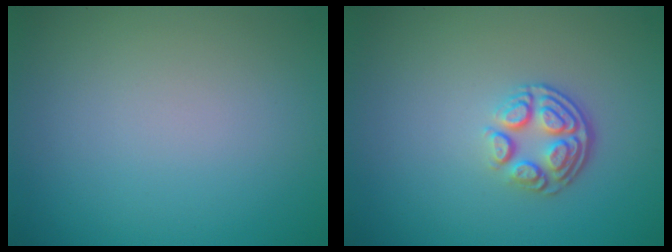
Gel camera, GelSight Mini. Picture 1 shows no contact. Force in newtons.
{"total": 3.7, "press": 2.6, "slide": 2.6}